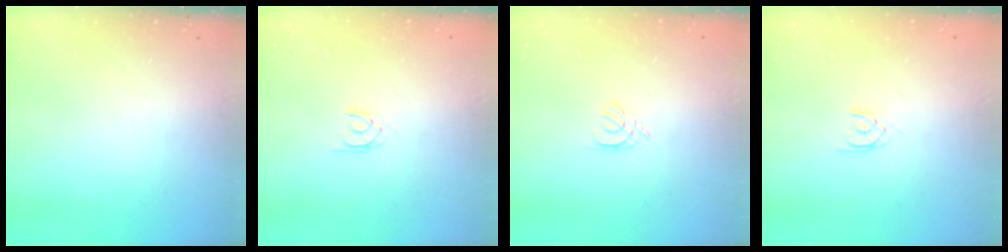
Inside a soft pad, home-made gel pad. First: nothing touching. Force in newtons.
{"total": 1.3, "press": 1.2, "slide": 0.3}
{"total": 1.4, "press": 1.4, "slide": 0.3}
{"total": 1.3, "press": 1.2, "slide": 0.3}